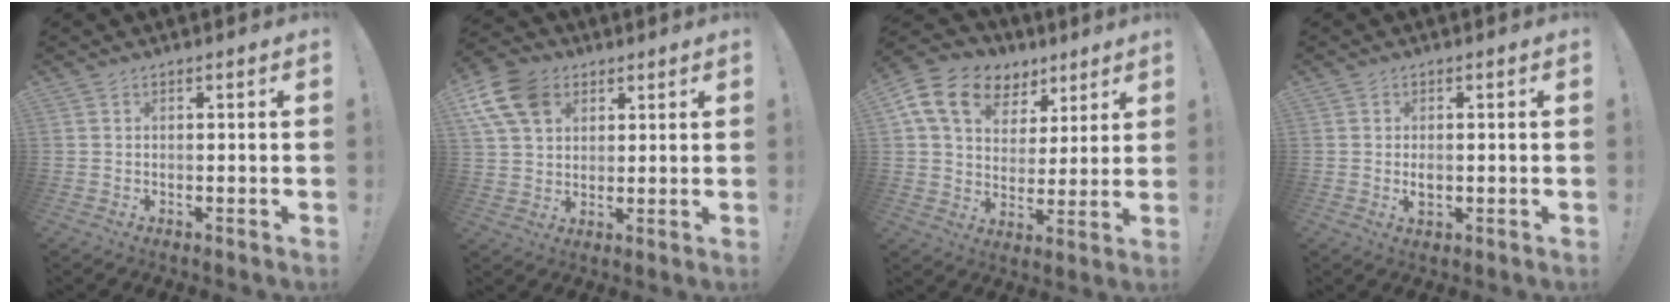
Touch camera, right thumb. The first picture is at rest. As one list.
[{"total": 13.1, "force": [5.6, 9.4, 7.2], "torque": [-0.135, -0.020, 0.113]}, {"total": 16.2, "force": [8.2, 11.1, 8.5], "torque": [-0.139, -0.031, 0.154]}, {"total": 2.2, "force": [-0.4, 1.2, 1.8], "torque": [-0.022, -0.001, -0.008]}]